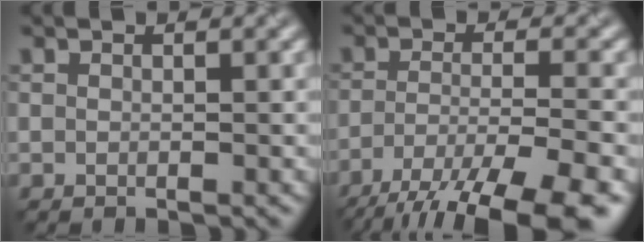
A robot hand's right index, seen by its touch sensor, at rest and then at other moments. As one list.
[{"total": 12.1, "force": [-9.1, 3.3, 7.2], "torque": [-0.126, -0.029, -0.132]}]